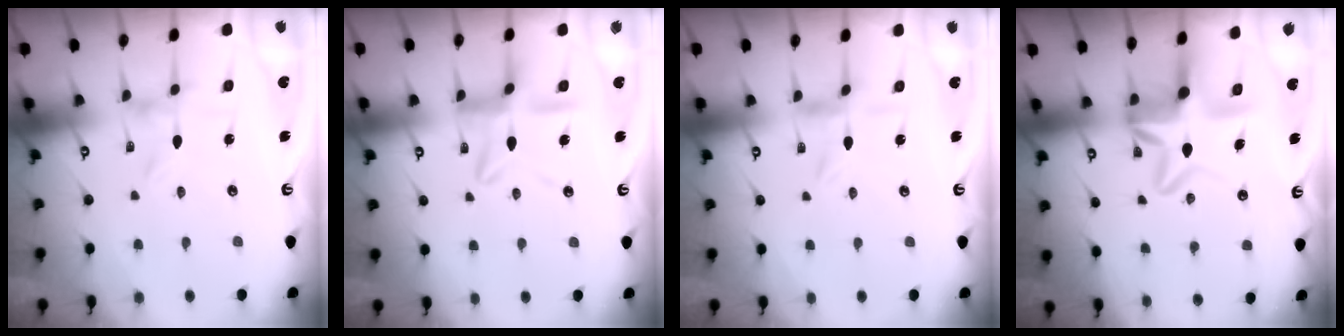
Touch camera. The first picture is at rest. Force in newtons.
{"total": 12.1, "press": 12.1, "slide": 1.2}
{"total": 3.7, "press": 3.6, "slide": 0.4}
{"total": 9.5, "press": 9.2, "slide": 2.2}